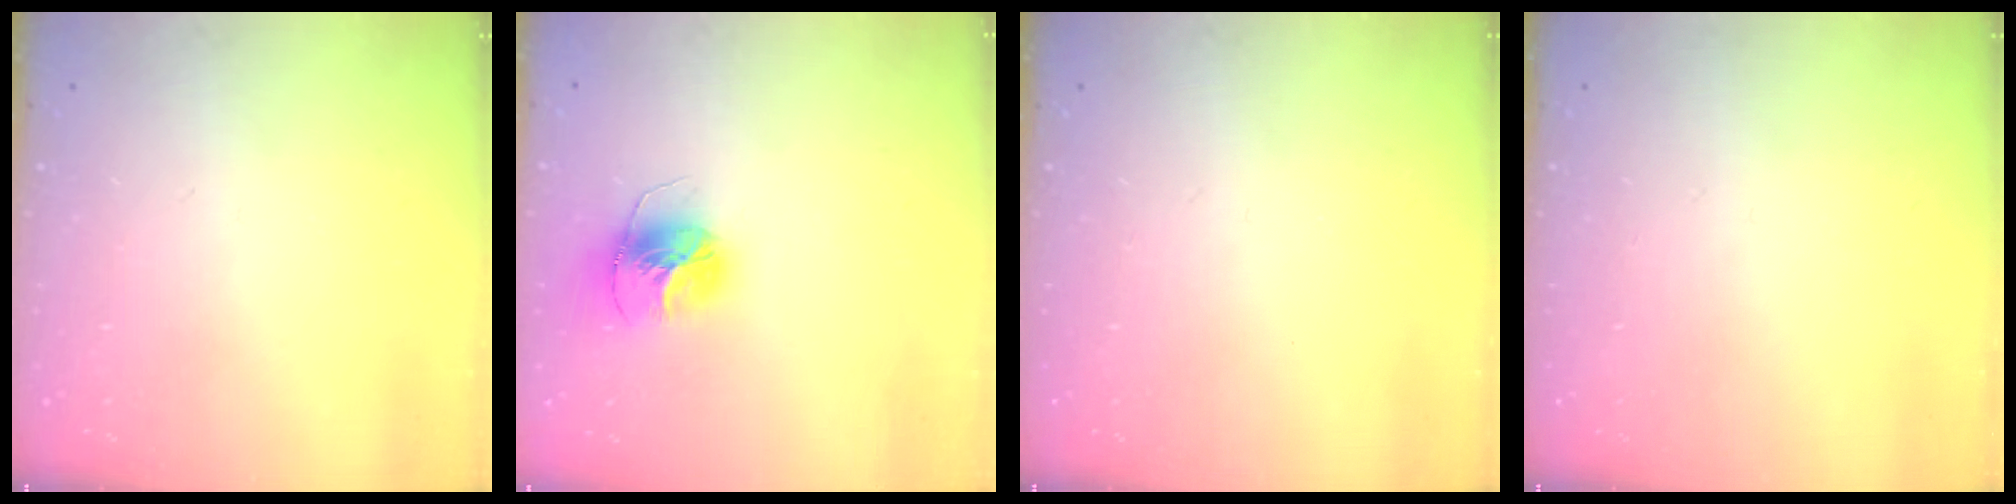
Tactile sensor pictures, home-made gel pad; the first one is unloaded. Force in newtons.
{"total": 14.3, "press": 14.3, "slide": 1.5}
{"total": 0.0}
{"total": 0.0}